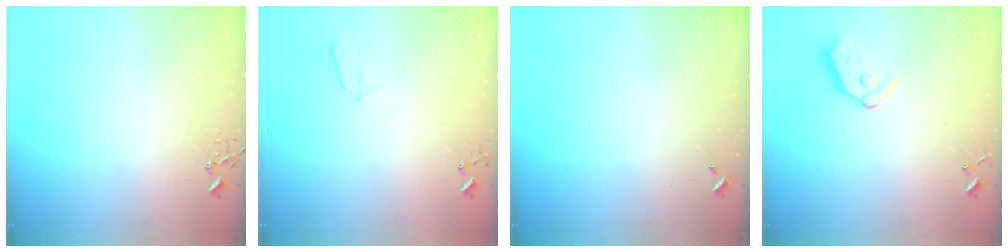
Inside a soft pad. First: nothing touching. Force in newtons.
{"total": 4.8, "press": 4.7, "slide": 1.0}
{"total": 0.0}
{"total": 9.8, "press": 9.7, "slide": 1.3}